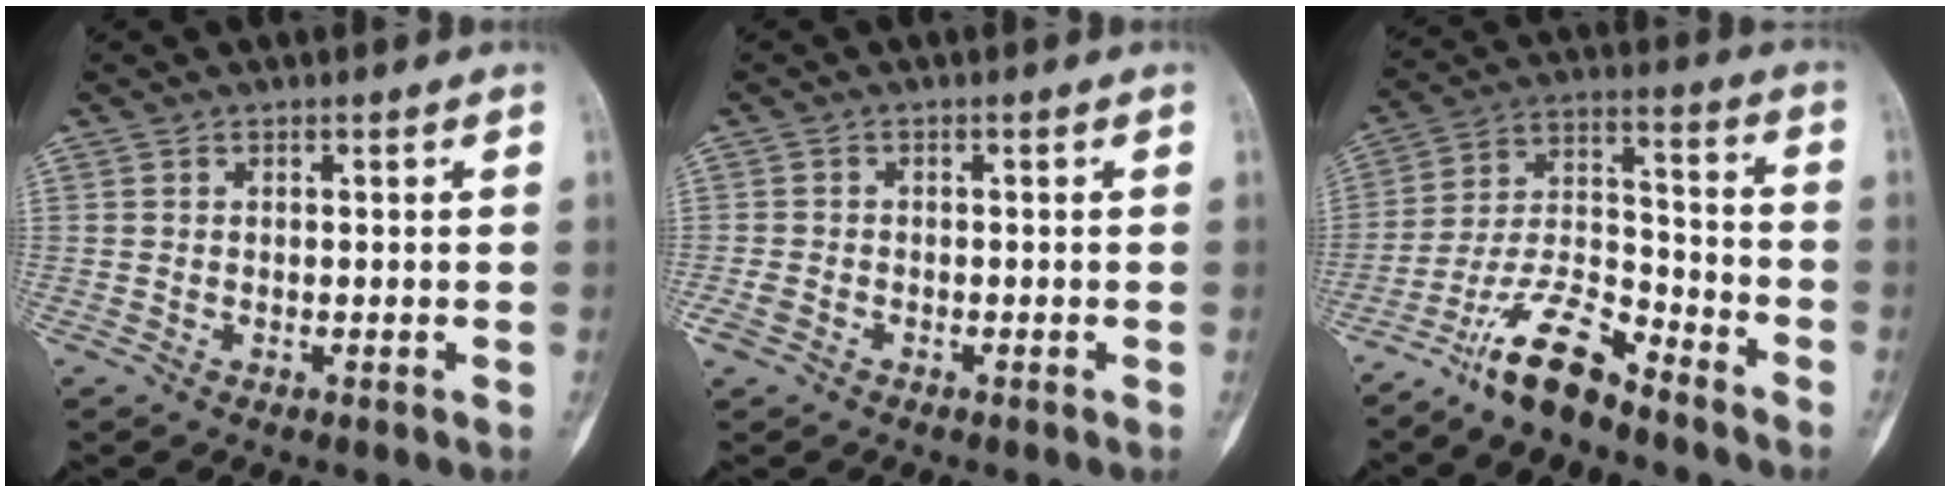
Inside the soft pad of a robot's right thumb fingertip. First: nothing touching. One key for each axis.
{"total": 2.1, "fx": -1.1, "fy": 1.5, "fz": 1.1, "tx": -0.029, "ty": 0.002, "tz": -0.020}
{"total": 12.4, "fx": -9.7, "fy": 3.5, "fz": 7.0, "tx": -0.129, "ty": 0.078, "tz": -0.188}